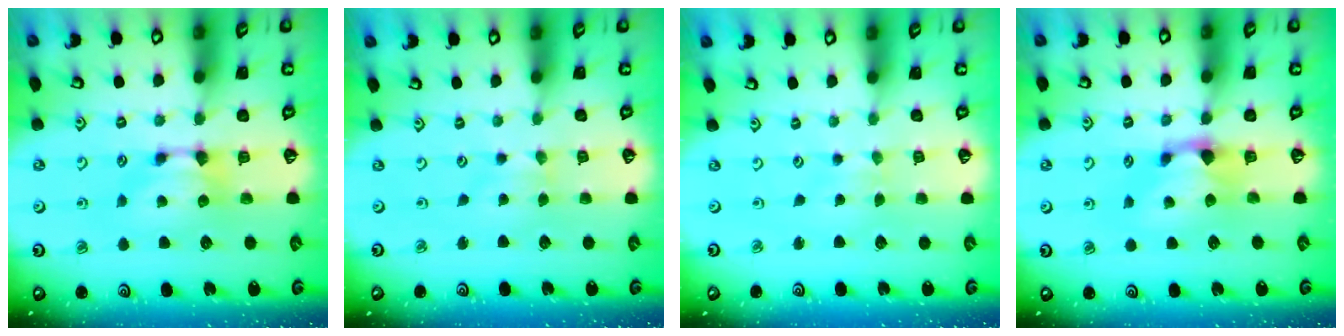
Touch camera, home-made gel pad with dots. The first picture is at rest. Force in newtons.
{"total": 1.0, "press": 0.9, "slide": 0.3}
{"total": 3.4, "press": 3.4, "slide": 0.1}
{"total": 1.3, "press": 0.4, "slide": 1.2}